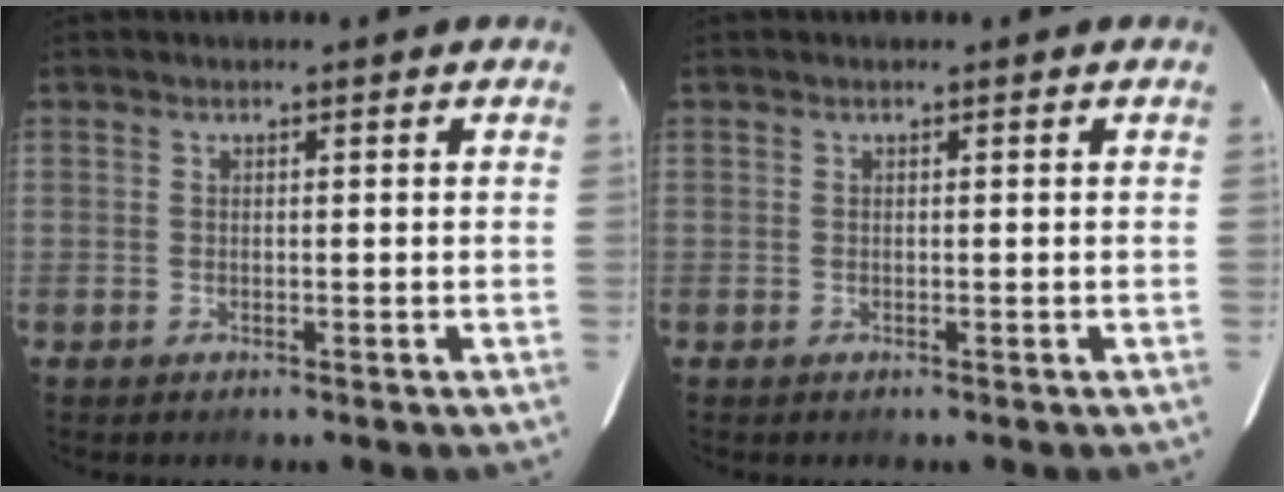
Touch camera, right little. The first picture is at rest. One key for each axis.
{"total": 0.0}